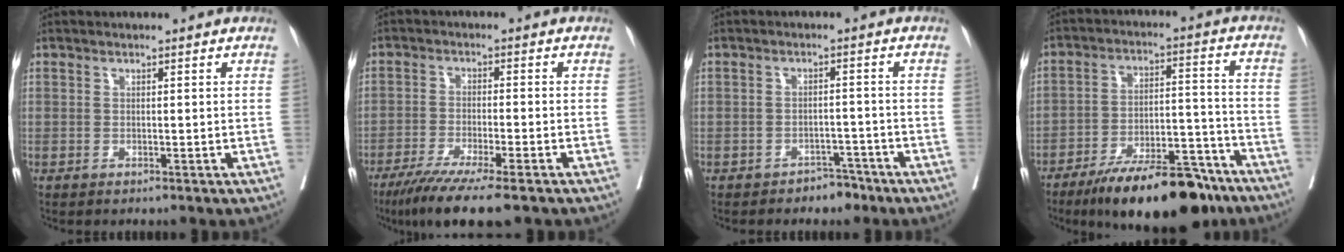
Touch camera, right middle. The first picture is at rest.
{"total": 10.6, "force": [-7.7, 0.2, 7.3], "torque": [-0.113, -0.027, -0.122]}
{"total": 2.5, "force": [-2.0, 1.3, 0.6], "torque": [-0.006, 0.007, -0.025]}
{"total": 17.3, "force": [-13.3, 4.4, 10.2], "torque": [-0.125, 0.019, -0.211]}